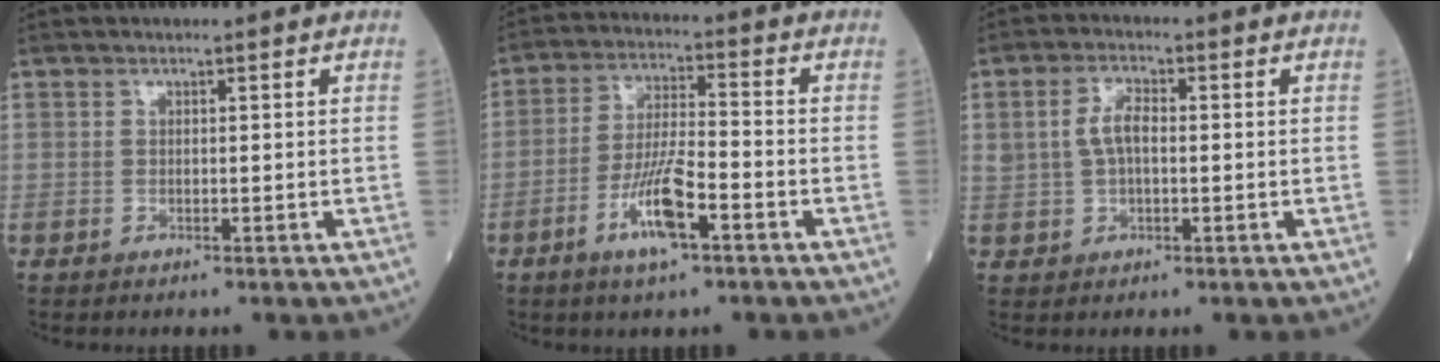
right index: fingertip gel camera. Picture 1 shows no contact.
{"total": 8.8, "force": [-4.2, 1.4, 7.6], "torque": [-0.148, -0.004, -0.076]}
{"total": 4.3, "force": [0.4, 2.1, 3.7], "torque": [-0.080, 0.012, 0.010]}